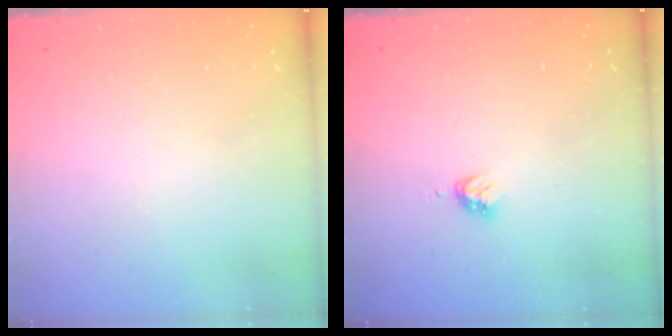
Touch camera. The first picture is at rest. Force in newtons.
{"total": 2.9, "press": 2.8, "slide": 0.4}